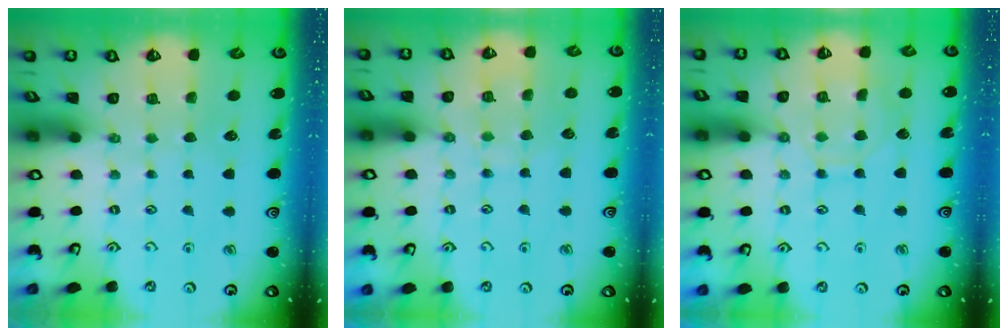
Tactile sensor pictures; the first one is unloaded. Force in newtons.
{"total": 6.7, "press": 6.6, "slide": 0.6}
{"total": 8.4, "press": 8.4, "slide": 0.6}